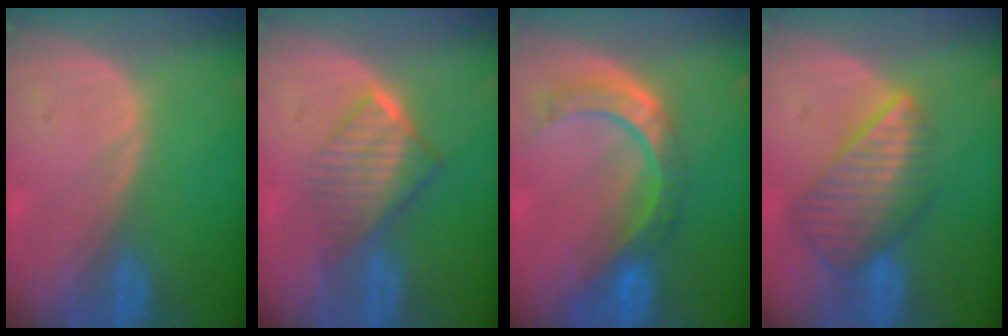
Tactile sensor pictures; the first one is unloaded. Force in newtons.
{"total": 6.7, "press": 6.1, "slide": 2.9}
{"total": 8.7, "press": 7.3, "slide": 4.7}
{"total": 8.4, "press": 7.5, "slide": 3.9}